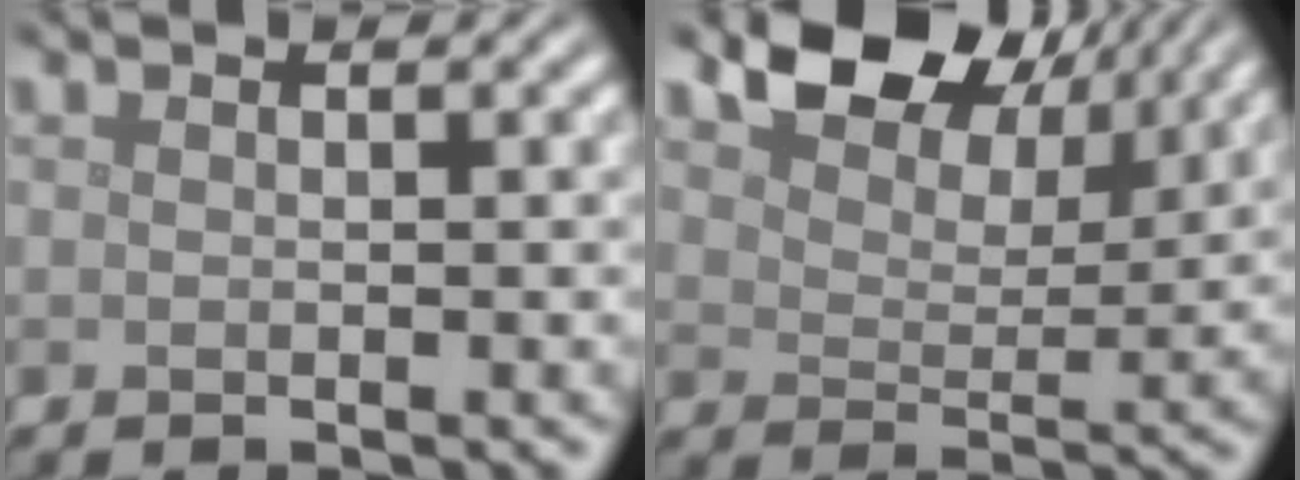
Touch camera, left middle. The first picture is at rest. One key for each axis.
{"total": 7.8, "fx": 5.4, "fy": 4.2, "fz": 3.8, "tx": -0.071, "ty": 0.001, "tz": 0.086}